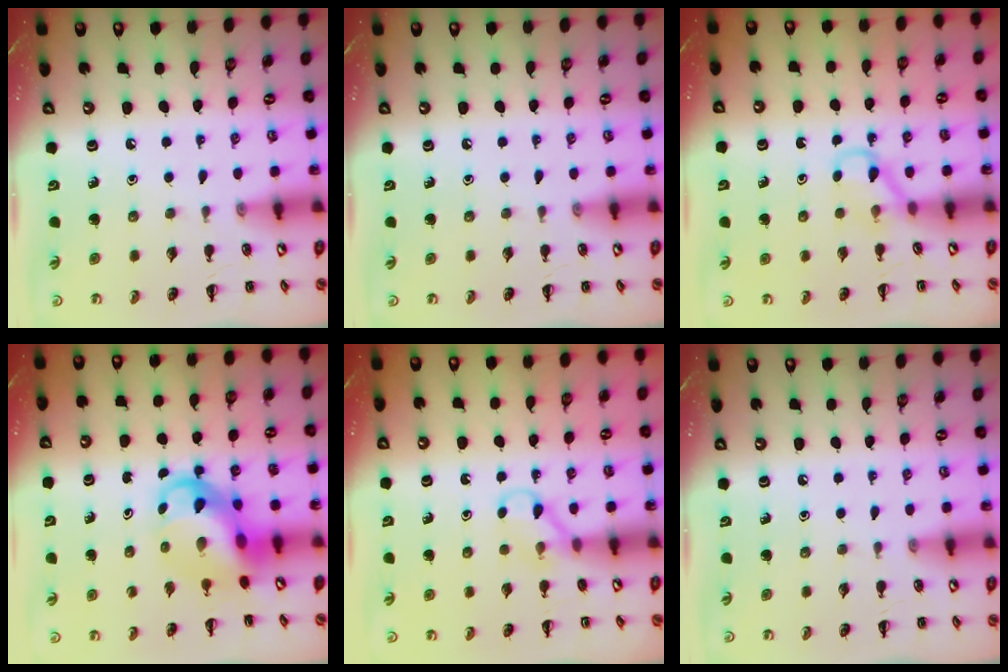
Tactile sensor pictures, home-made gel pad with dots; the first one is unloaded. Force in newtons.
{"total": 0.0}
{"total": 3.6, "press": 3.3, "slide": 1.3}
{"total": 6.2, "press": 5.9, "slide": 1.9}
{"total": 4.1, "press": 4.0, "slide": 1.2}
{"total": 0.0}